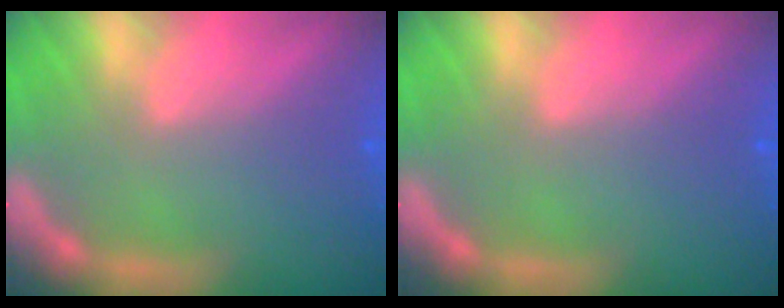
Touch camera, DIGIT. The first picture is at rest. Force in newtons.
{"total": 0.0}